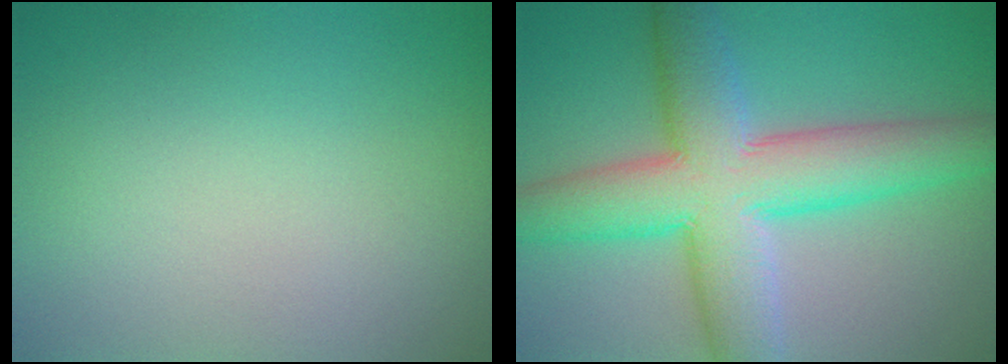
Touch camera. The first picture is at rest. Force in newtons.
{"total": 10.2, "press": 10.2, "slide": 0.2}